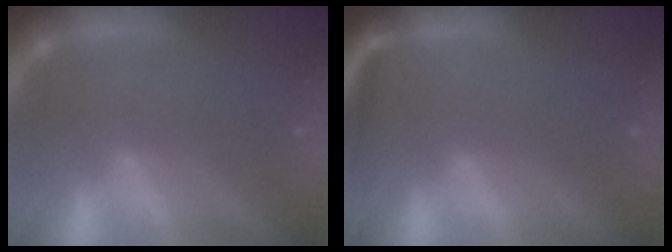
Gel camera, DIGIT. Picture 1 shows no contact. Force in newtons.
{"total": 2.5}